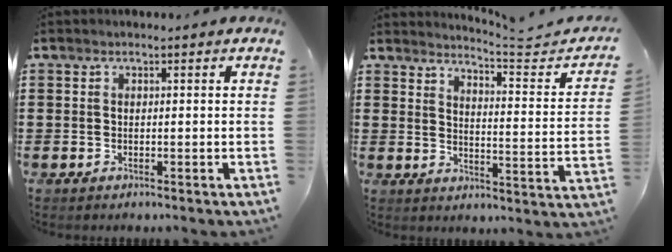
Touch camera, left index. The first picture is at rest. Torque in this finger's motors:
{"motor_torque": [-0.01, 0.22, -0.25, -0.05]}